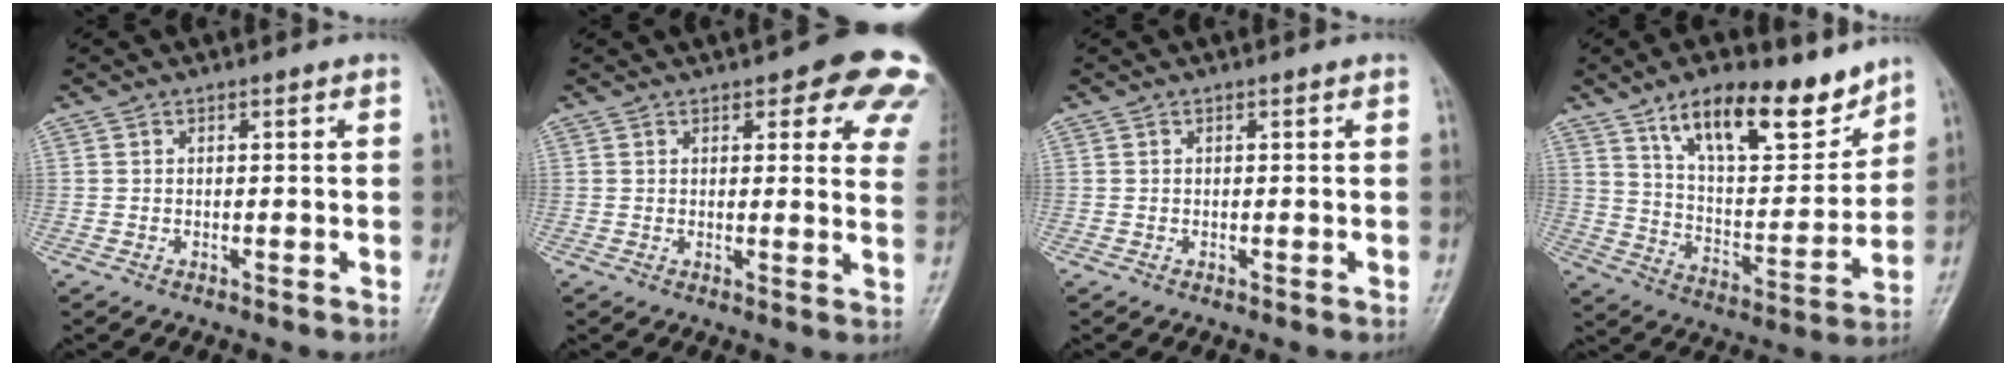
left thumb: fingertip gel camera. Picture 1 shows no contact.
{"total": 13.5, "force": [8.7, 5.3, 8.8], "torque": [-0.050, -0.030, 0.079]}
{"total": 0.0}
{"total": 18.3, "force": [12.3, 7.2, 11.3], "torque": [-0.134, -0.073, 0.212]}